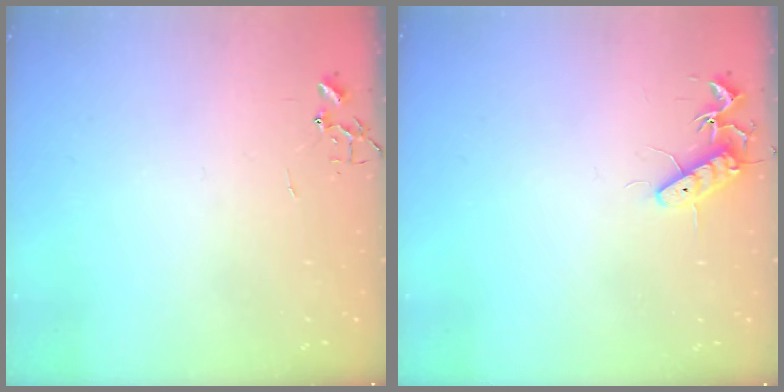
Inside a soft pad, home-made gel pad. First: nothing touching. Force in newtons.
{"total": 11.5, "press": 11.5, "slide": 1.0}